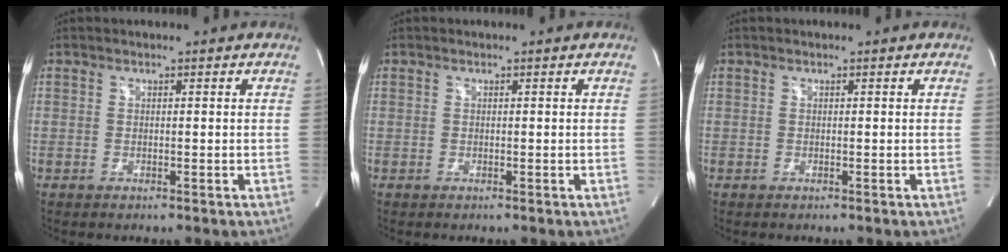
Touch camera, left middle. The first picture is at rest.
{"total": 0.0}
{"total": 0.0}